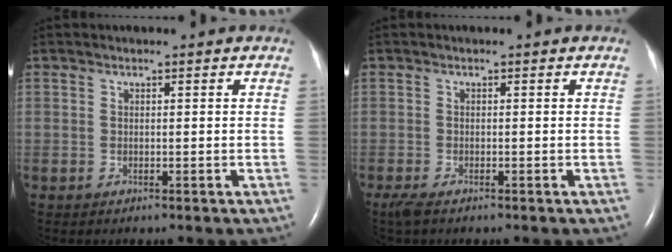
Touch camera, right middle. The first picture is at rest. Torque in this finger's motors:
{"motor_torque": [0.62, -0.62, 0.24, 0.07]}